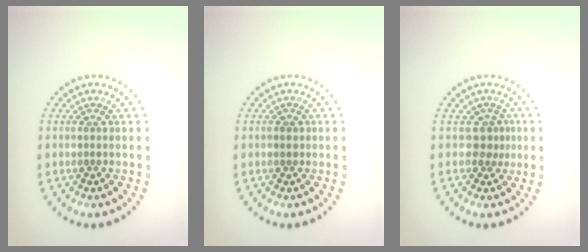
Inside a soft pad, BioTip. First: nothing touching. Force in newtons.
{"total": 1.0, "press": 0.9, "slide": 0.4}
{"total": 1.8, "press": 1.4, "slide": 1.3}